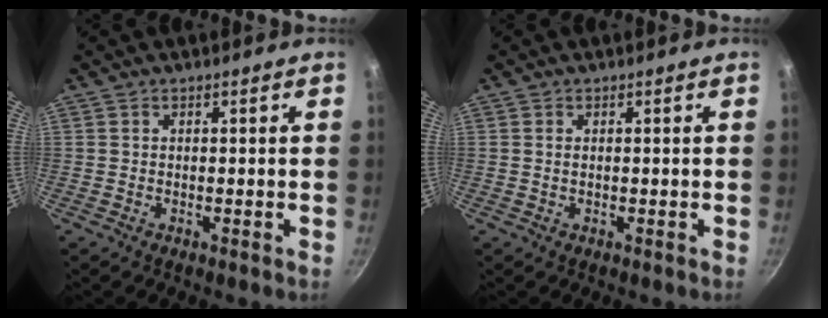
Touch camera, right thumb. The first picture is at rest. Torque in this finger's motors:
{"motor_torque": [-0.18, 0.08, -0.35, -0.03, -0.02]}